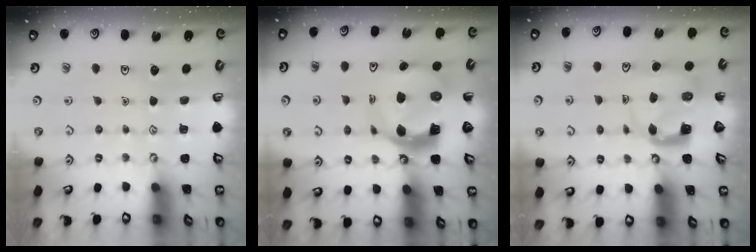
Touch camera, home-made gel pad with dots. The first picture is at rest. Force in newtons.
{"total": 11.1, "press": 11.0, "slide": 1.7}
{"total": 3.9, "press": 3.9, "slide": 0.4}